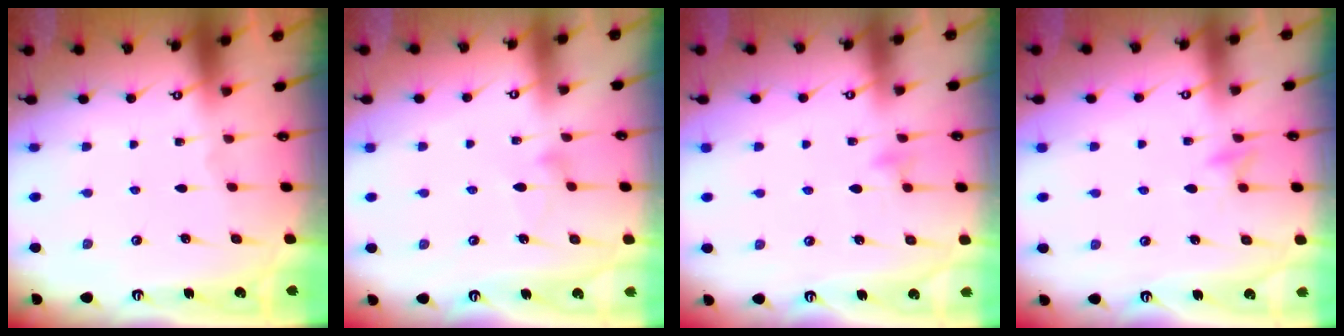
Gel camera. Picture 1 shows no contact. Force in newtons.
{"total": 8.3, "press": 8.3, "slide": 0.5}
{"total": 4.6, "press": 4.5, "slide": 0.4}
{"total": 5.6, "press": 5.6, "slide": 0.7}